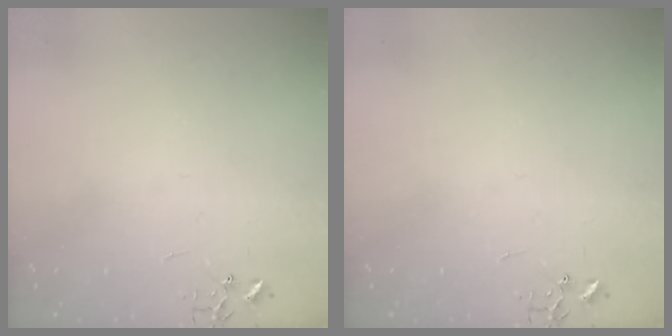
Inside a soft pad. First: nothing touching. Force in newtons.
{"total": 0.0}